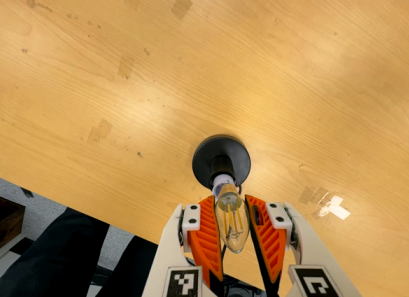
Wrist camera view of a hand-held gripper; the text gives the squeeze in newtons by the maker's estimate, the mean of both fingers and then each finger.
{"total": 14.0, "left": 14.2, "right": 13.8}